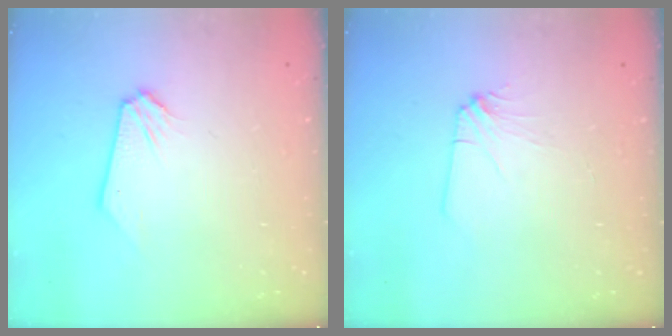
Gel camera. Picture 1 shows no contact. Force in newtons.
{"total": 2.5, "press": 2.5, "slide": 0.2}